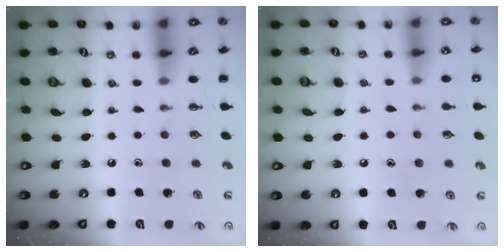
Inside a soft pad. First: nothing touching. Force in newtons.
{"total": 6.4, "press": 6.2, "slide": 1.6}